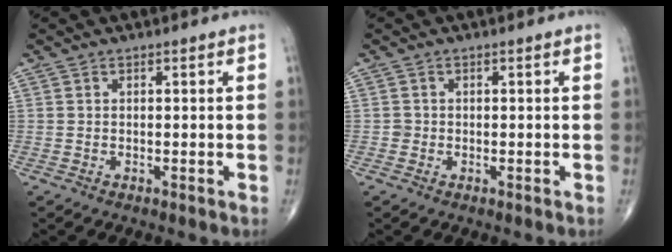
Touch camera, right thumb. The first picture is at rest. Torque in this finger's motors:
{"motor_torque": [0.47, 0.29, 0.29, 0.06, -0.03]}